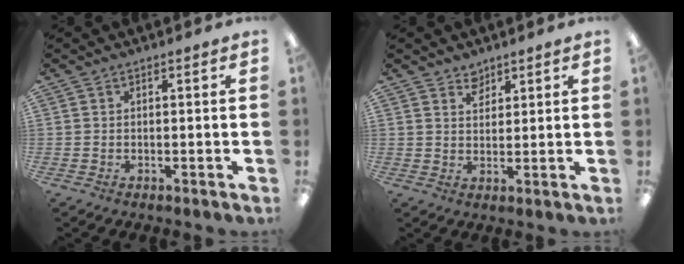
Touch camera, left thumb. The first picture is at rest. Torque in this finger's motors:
{"motor_torque": [0.03, 0.03, -0.48, 0.21, 0.02]}